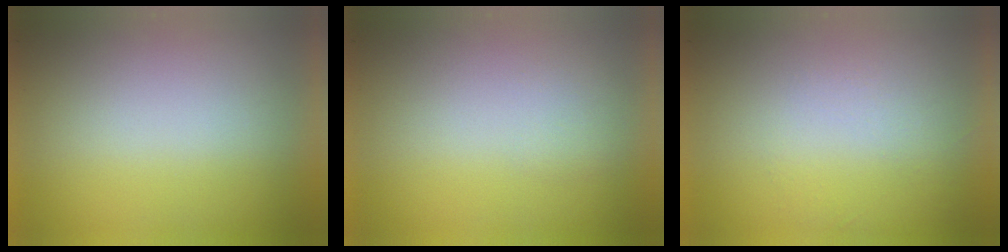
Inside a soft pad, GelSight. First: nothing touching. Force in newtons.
{"total": 1.1}
{"total": 1.2}